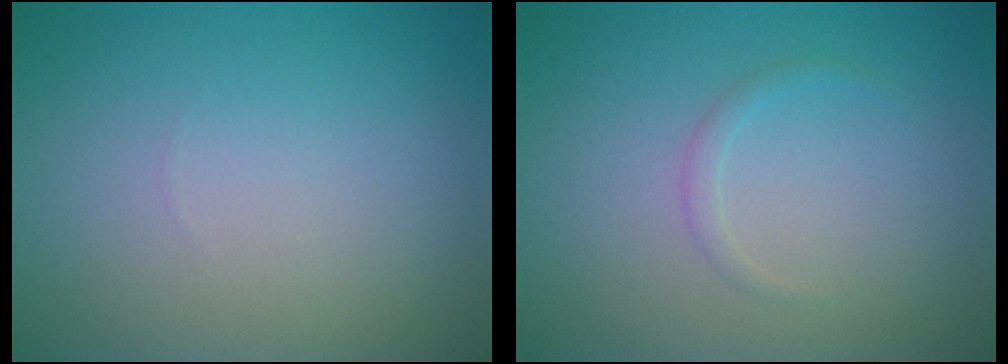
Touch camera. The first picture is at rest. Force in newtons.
{"total": 0.8, "press": 0.8, "slide": 0.1}